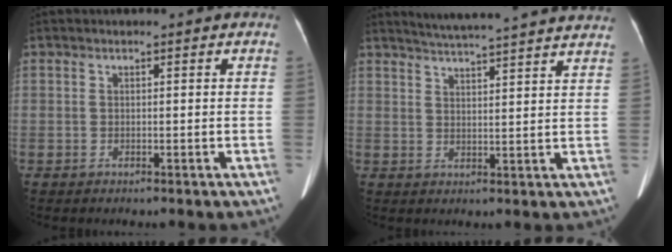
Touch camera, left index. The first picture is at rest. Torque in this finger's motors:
{"motor_torque": [0.47, -1.01, 0.04, 0.02]}